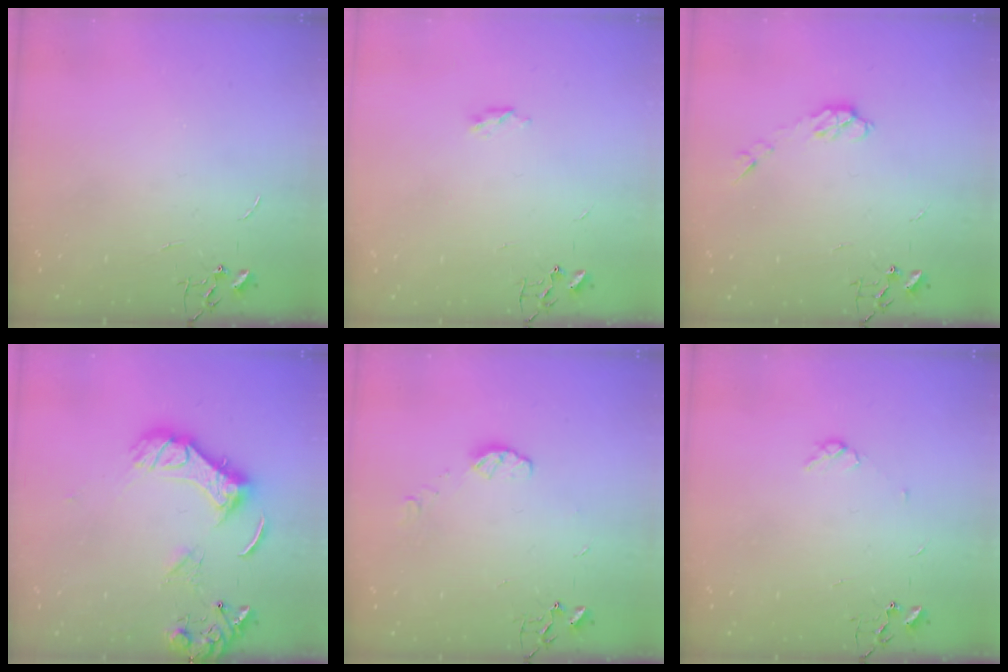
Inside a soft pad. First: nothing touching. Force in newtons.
{"total": 3.3, "press": 3.2, "slide": 0.6}
{"total": 5.1, "press": 5.1, "slide": 0.8}
{"total": 14.8, "press": 14.8, "slide": 1.5}
{"total": 5.4, "press": 5.4, "slide": 0.6}
{"total": 2.9, "press": 2.8, "slide": 0.5}